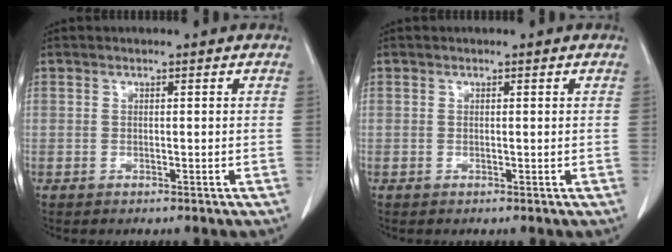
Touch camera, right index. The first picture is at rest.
{"total": 0.0}